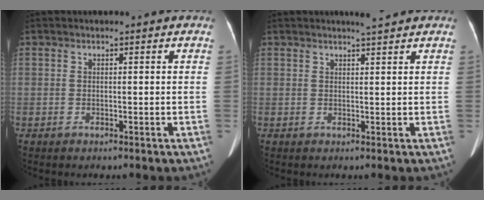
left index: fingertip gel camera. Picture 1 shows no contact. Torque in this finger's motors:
{"motor_torque": [0.17, -0.18, 0.00, 0.01]}